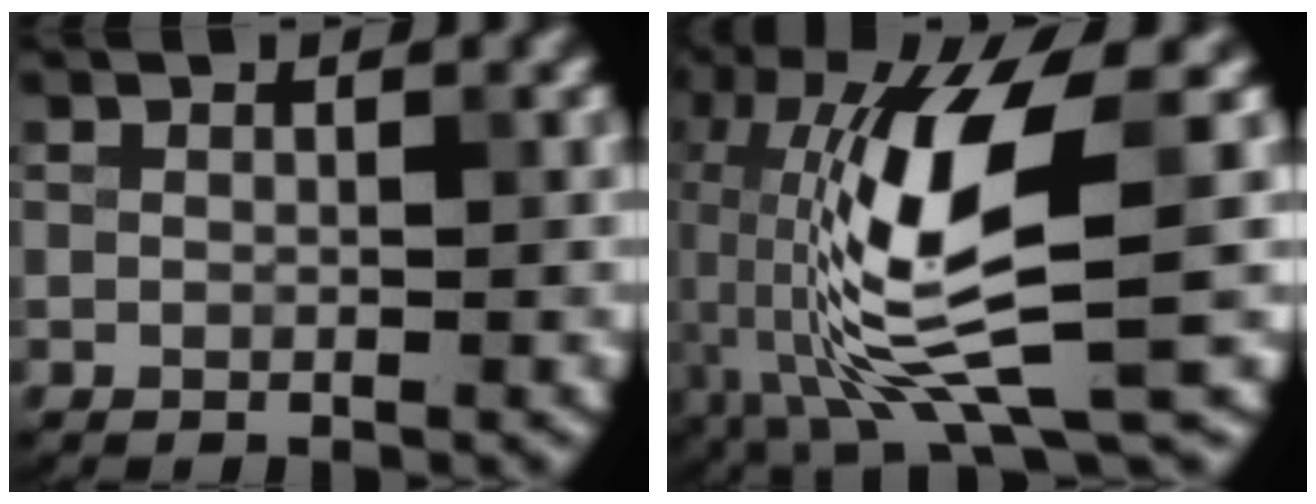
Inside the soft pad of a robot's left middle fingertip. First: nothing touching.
{"total": 12.5, "force": [-0.4, 3.5, 12.0], "torque": [-0.237, -0.012, -0.005]}